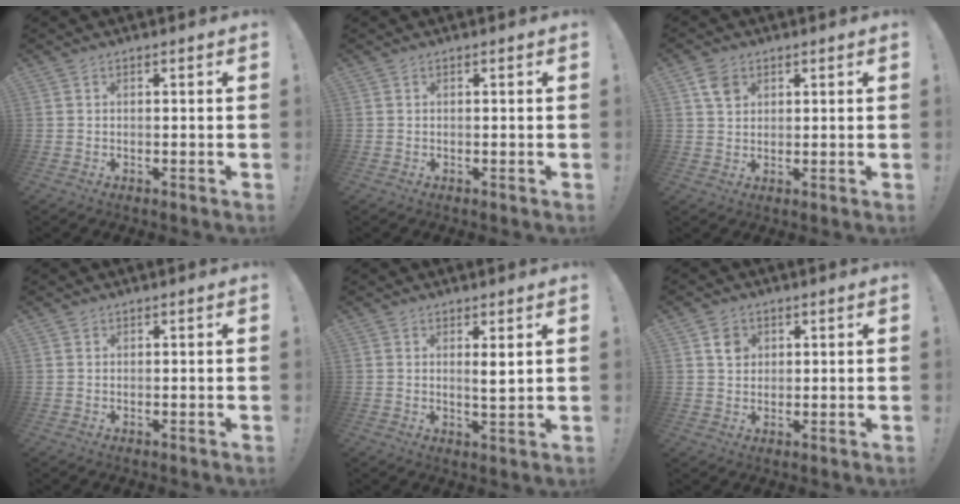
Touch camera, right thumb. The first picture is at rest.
{"total": 0.0}
{"total": 4.5, "force": [2.3, 3.4, 1.7], "torque": [-0.023, -0.004, 0.045]}
{"total": 0.7, "force": [0.5, 0.5, 0.0], "torque": [0.006, -0.004, 0.010]}
{"total": 3.2, "force": [1.6, 0.2, 2.8], "torque": [-0.038, -0.017, 0.021]}
{"total": 4.4, "force": [1.8, 3.9, 0.6], "torque": [0.010, -0.009, 0.029]}